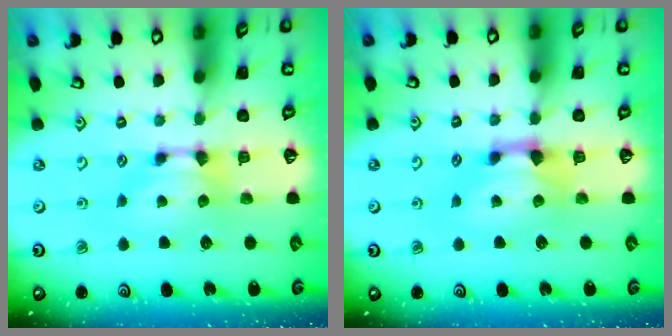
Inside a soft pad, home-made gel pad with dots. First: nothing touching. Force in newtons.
{"total": 1.6, "press": 0.9, "slide": 1.3}